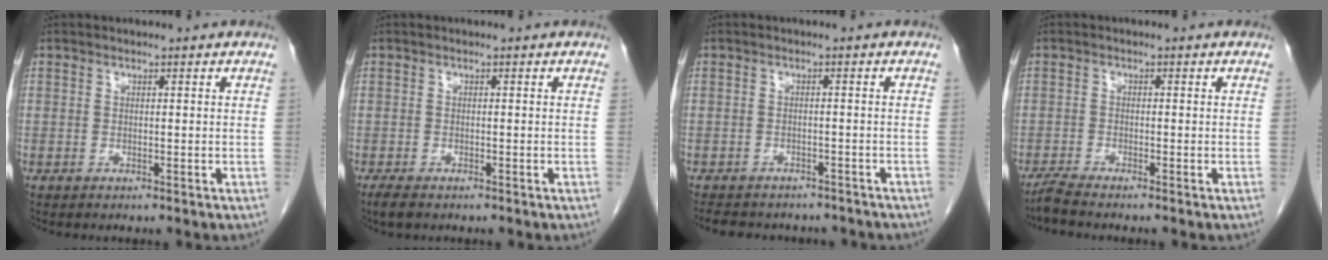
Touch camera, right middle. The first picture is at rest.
{"total": 2.2, "force": [-1.6, 0.7, 1.3], "torque": [-0.028, -0.005, -0.024]}
{"total": 11.9, "force": [-10.3, 4.7, 4.0], "torque": [-0.077, 0.004, -0.117]}
{"total": 2.4, "force": [-2.2, -0.6, 0.8], "torque": [-0.025, -0.008, -0.045]}